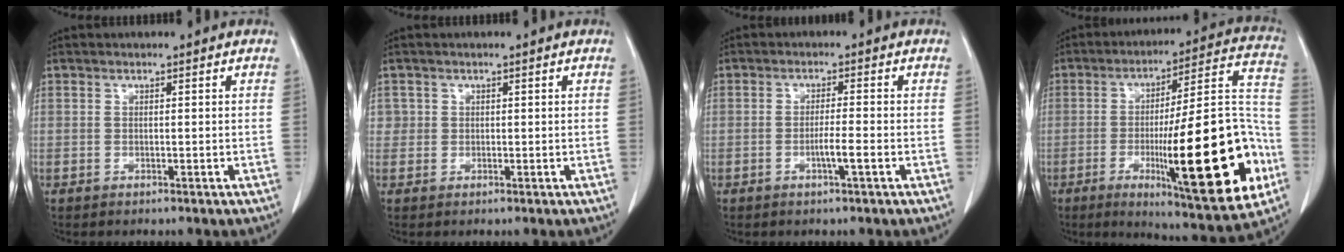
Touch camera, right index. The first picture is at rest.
{"total": 1.5, "force": [0.4, 1.4, 0.0], "torque": [0.016, 0.002, 0.001]}
{"total": 3.1, "force": [-1.1, -0.2, 2.9], "torque": [-0.051, -0.003, -0.021]}
{"total": 26.4, "force": [-7.9, 3.2, 24.9], "torque": [-0.327, -0.005, -0.111]}